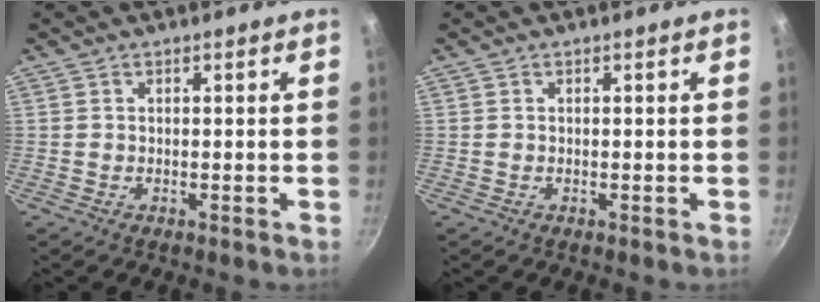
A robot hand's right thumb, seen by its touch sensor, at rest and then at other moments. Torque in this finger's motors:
{"motor_torque": [0.01, 0.01, -0.11, 0.09, 0.00]}